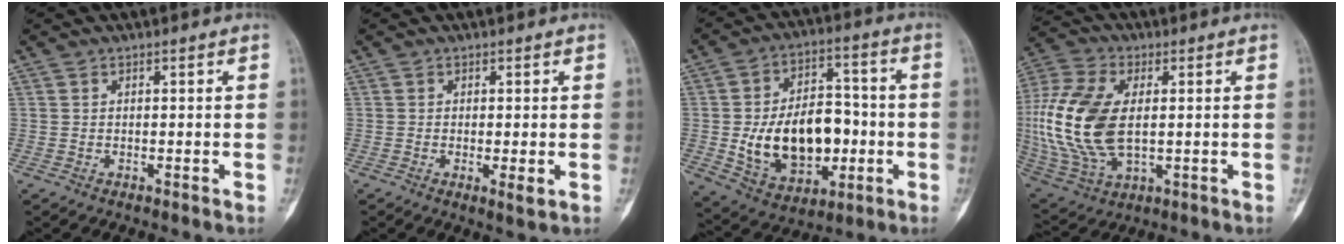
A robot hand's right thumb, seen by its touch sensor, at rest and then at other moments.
{"total": 2.2, "force": [-0.4, 0.5, 2.1], "torque": [-0.037, -0.008, -0.008]}
{"total": 18.9, "force": [-2.5, 12.4, 14.0], "torque": [-0.190, 0.023, -0.022]}
{"total": 19.8, "force": [0.8, 11.2, 16.3], "torque": [-0.366, -0.007, 0.023]}